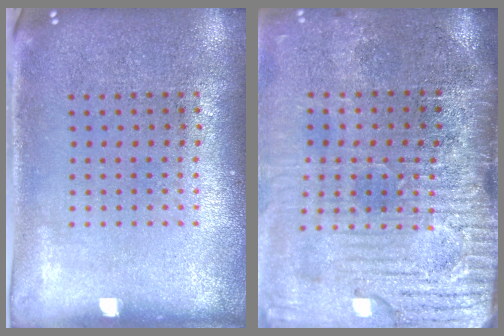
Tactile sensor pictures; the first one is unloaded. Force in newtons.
{"total": 4.8, "press": 4.0, "slide": 2.6}